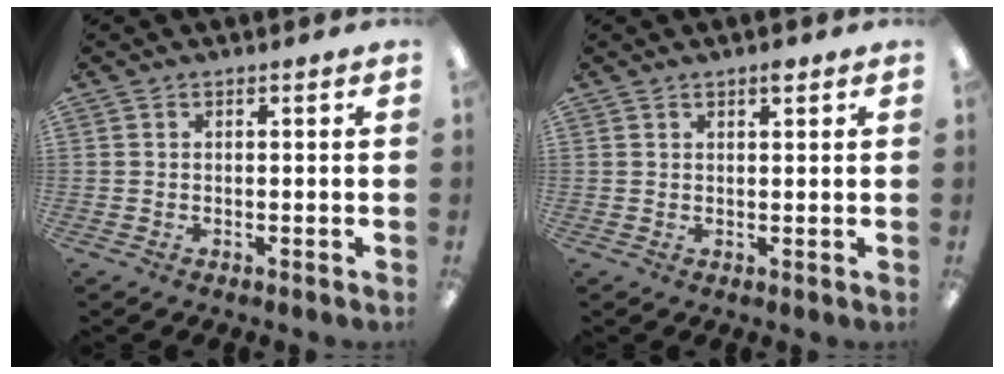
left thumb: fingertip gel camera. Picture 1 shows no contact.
{"total": 1.6, "force": [1.4, 0.4, 0.8], "torque": [-0.009, -0.004, 0.023]}